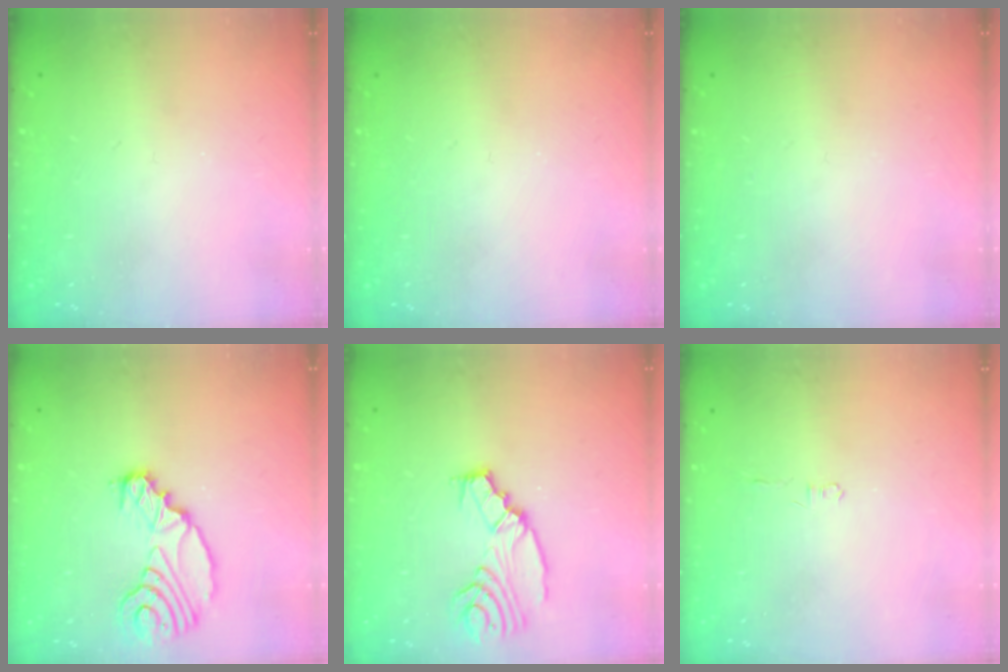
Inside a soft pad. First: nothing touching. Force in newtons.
{"total": 0.0}
{"total": 0.0}
{"total": 13.7, "press": 12.9, "slide": 4.8}
{"total": 9.4, "press": 9.4, "slide": 0.8}
{"total": 1.2, "press": 1.2, "slide": 0.3}